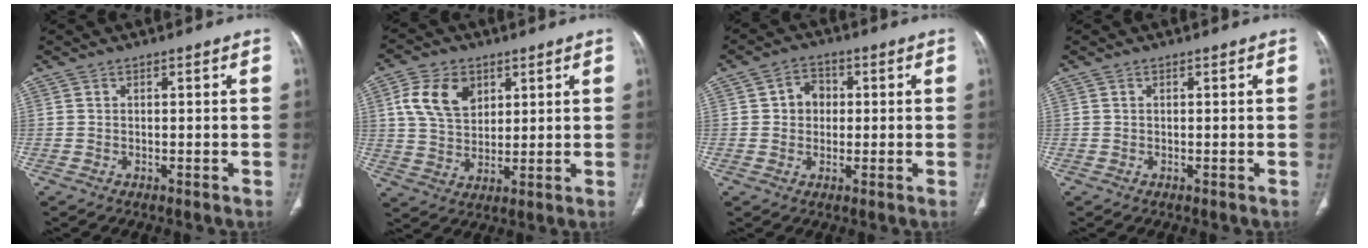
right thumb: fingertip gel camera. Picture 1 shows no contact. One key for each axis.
{"total": 10.3, "fx": 4.0, "fy": 7.1, "fz": 6.4, "tx": -0.102, "ty": -0.009, "tz": 0.079}
{"total": 5.0, "fx": 0.6, "fy": 4.3, "fz": 2.5, "tx": -0.014, "ty": 0.009, "tz": 0.004}
{"total": 0.0}